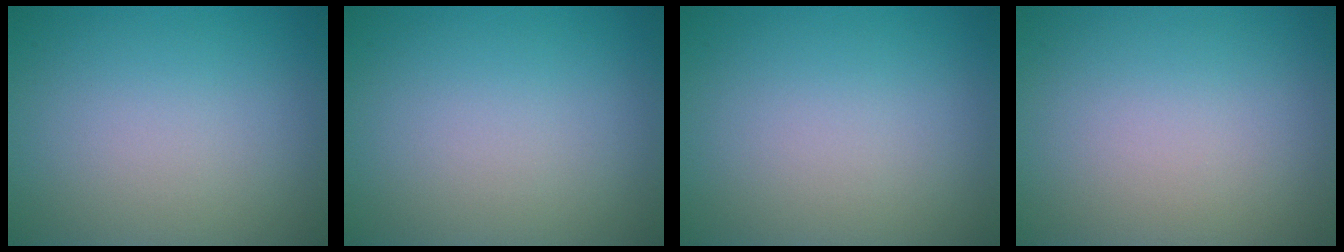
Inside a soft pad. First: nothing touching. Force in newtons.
{"total": 0.0}
{"total": 0.0}
{"total": 0.0}